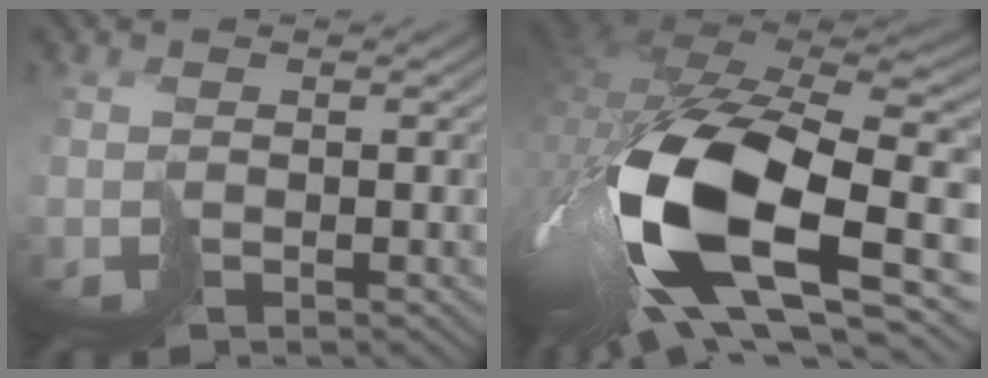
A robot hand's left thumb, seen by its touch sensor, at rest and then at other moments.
{"total": 19.6, "force": [-3.5, 10.1, 16.5], "torque": [-0.372, -0.037, -0.050]}